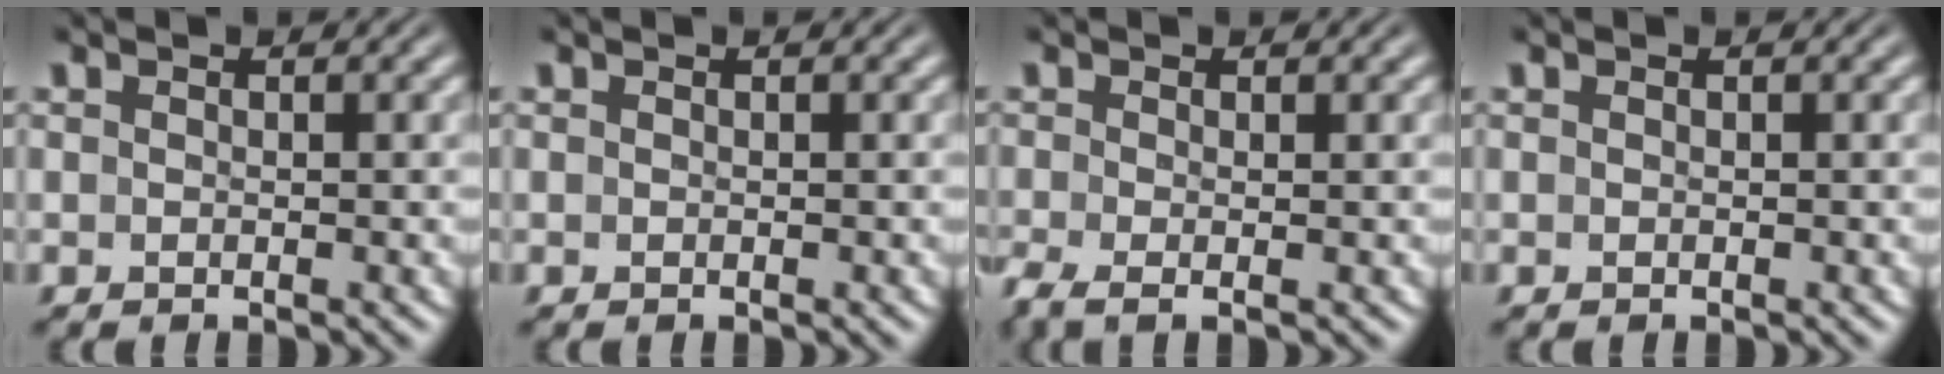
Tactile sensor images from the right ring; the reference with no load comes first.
{"total": 0.0}
{"total": 2.0, "force": [-1.2, 0.8, 1.4], "torque": [-0.048, -0.025, -0.009]}
{"total": 0.0}